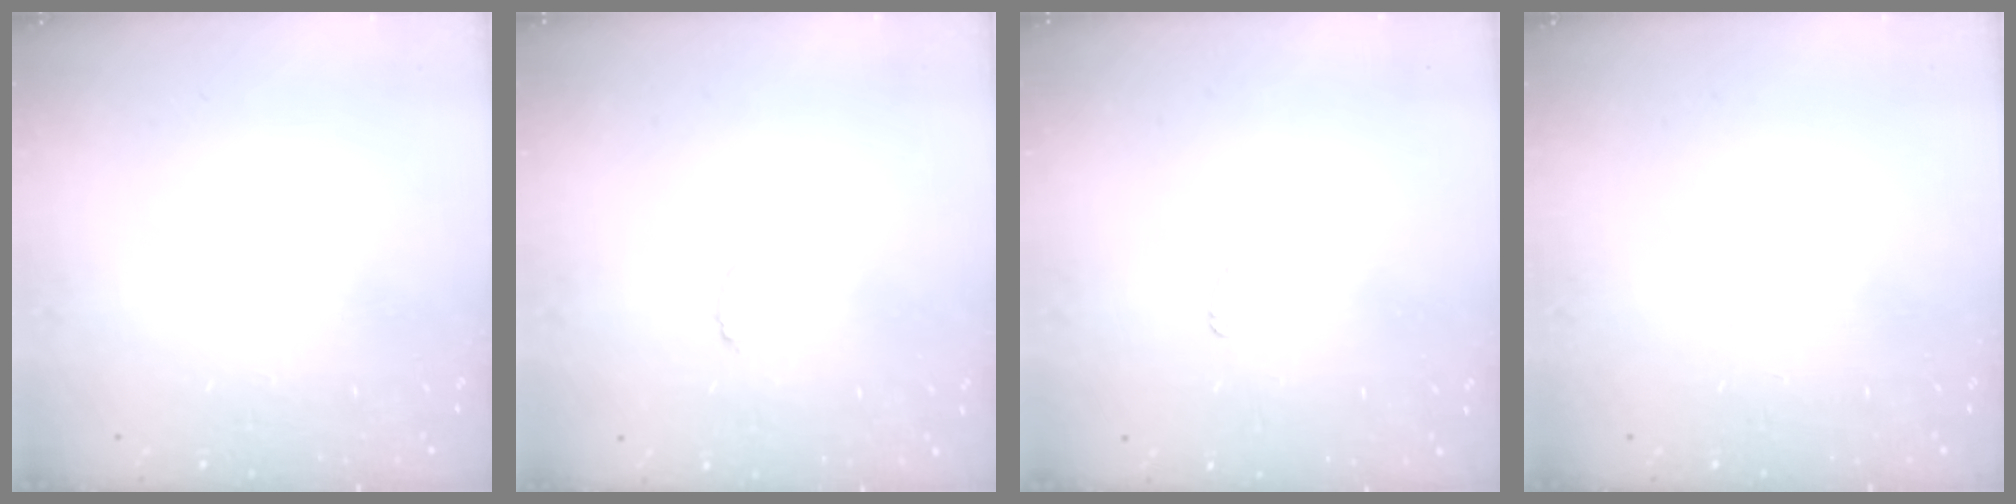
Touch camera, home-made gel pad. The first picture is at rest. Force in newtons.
{"total": 3.1, "press": 3.1, "slide": 0.3}
{"total": 3.5, "press": 3.4, "slide": 0.5}
{"total": 0.0}